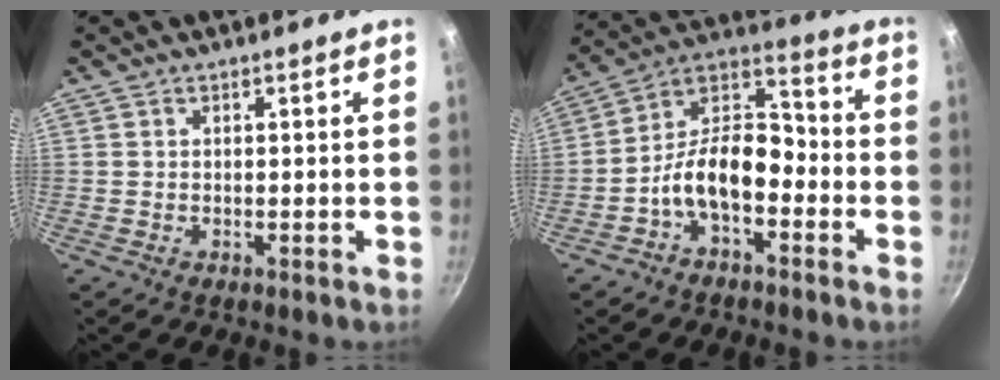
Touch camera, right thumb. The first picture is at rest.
{"total": 12.7, "force": [-4.8, 7.1, 9.4], "torque": [-0.136, 0.065, -0.103]}